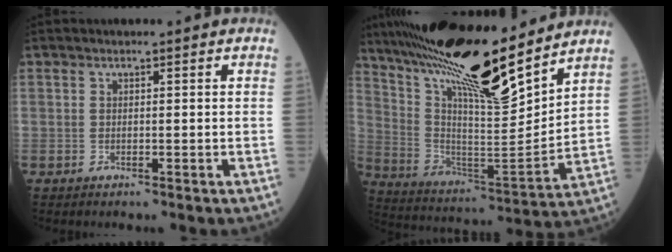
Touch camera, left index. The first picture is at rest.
{"total": 22.0, "force": [17.5, 2.2, 13.1], "torque": [-0.232, -0.005, 0.312]}